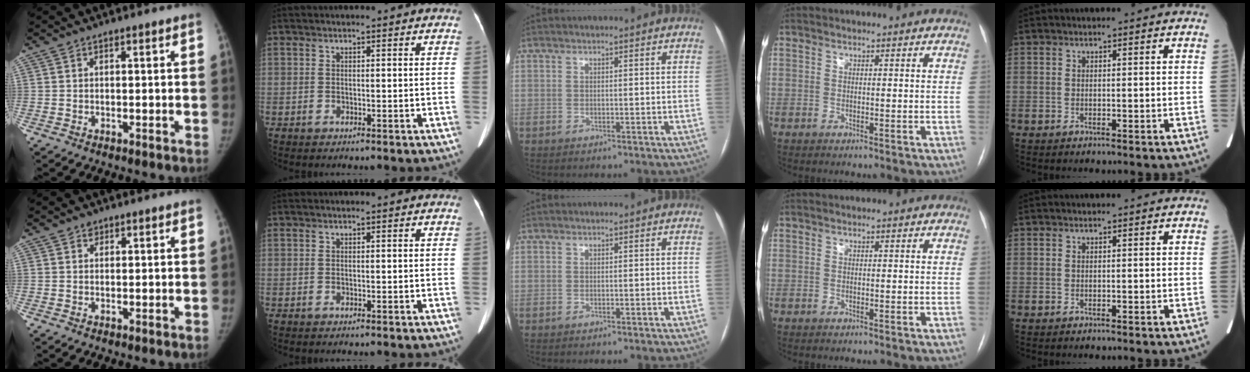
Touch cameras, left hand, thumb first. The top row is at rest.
{"thumb": {"total": 0.9, "force": [0.6, 0.7, 0.2], "torque": [0.006, -0.003, 0.007]}}